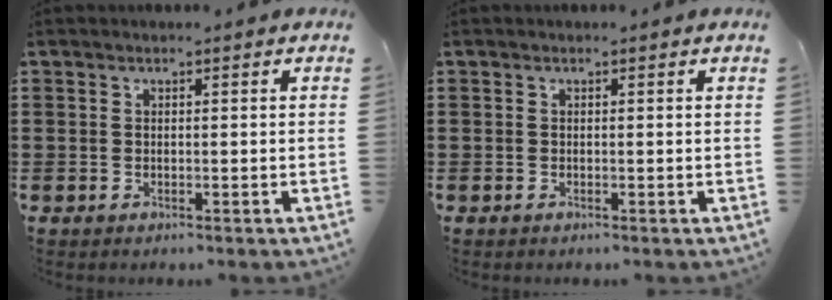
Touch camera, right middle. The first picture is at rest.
{"total": 0.0}